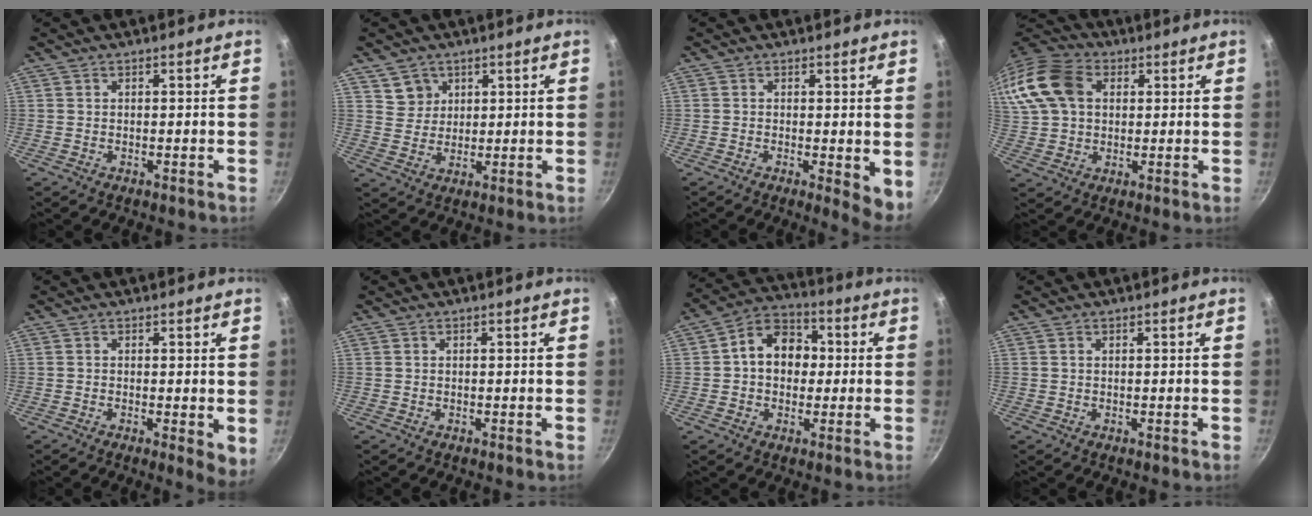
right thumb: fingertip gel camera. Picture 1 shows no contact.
{"total": 4.5, "force": [2.4, 3.7, 0.7], "torque": [0.013, -0.001, 0.047]}
{"total": 4.6, "force": [-0.2, 1.5, 4.3], "torque": [-0.054, -0.012, -0.002]}
{"total": 18.9, "force": [5.1, 13.9, 11.7], "torque": [-0.263, 0.028, 0.086]}
{"total": 4.0, "force": [-0.1, 1.3, 3.8], "torque": [-0.048, -0.013, -0.003]}
{"total": 0.0}
{"total": 10.9, "force": [0.6, 8.5, 6.8], "torque": [-0.066, 0.026, -0.008]}
{"total": 0.0}